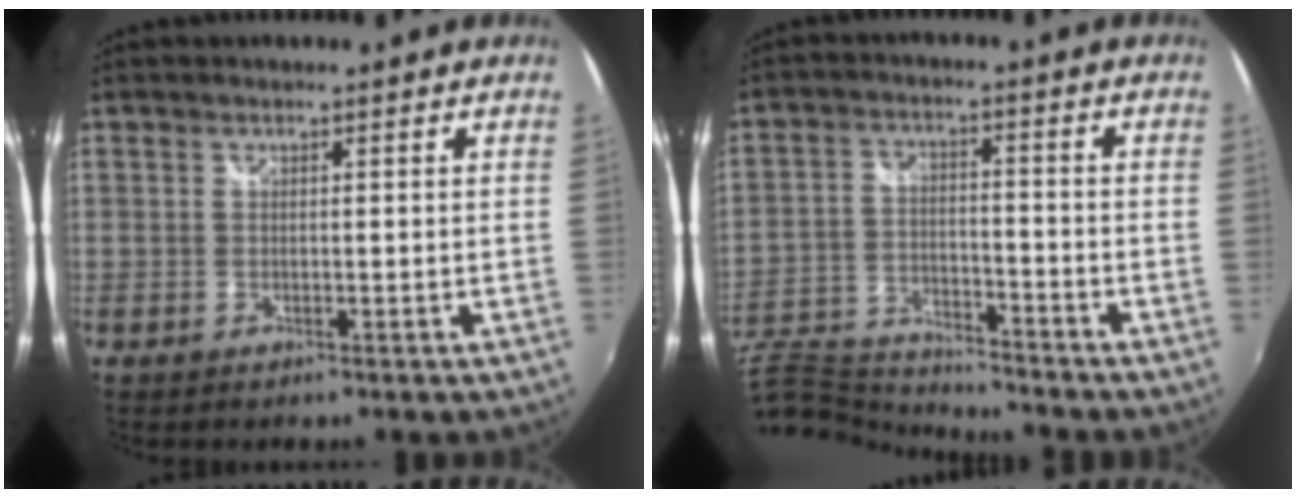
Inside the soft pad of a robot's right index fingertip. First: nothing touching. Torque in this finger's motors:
{"motor_torque": [-1.79, 0.34, -1.05, -0.21]}